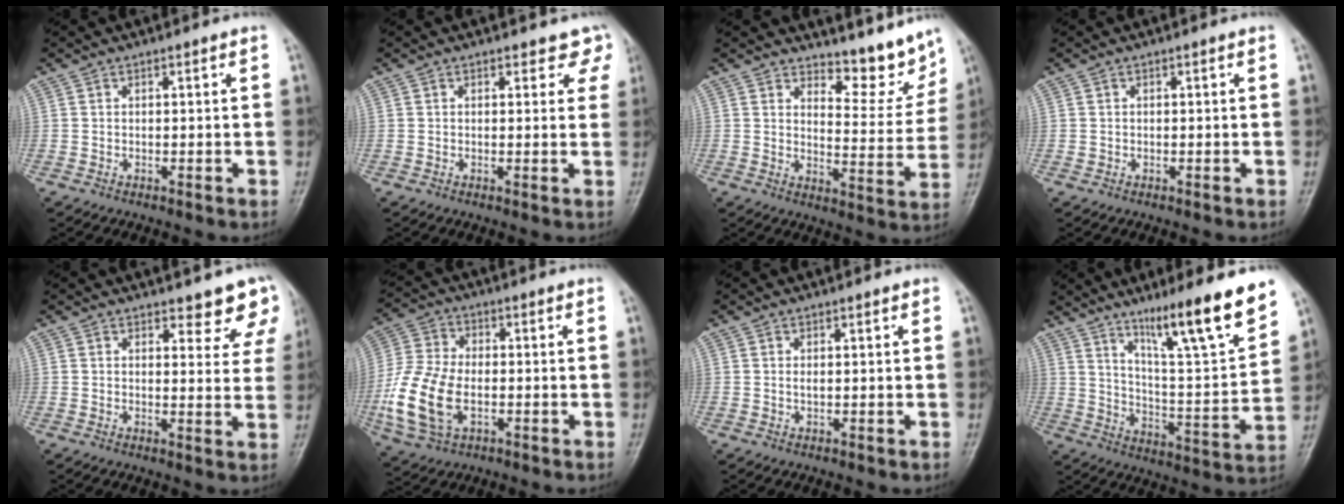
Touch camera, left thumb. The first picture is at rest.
{"total": 3.8, "force": [2.8, 2.5, 0.7], "torque": [0.030, -0.013, 0.017]}
{"total": 9.0, "force": [8.4, 2.6, 1.9], "torque": [0.004, -0.086, 0.113]}
{"total": 0.7, "force": [0.0, 0.7, 0.2], "torque": [0.000, 0.002, 0.001]}
{"total": 6.1, "force": [5.2, 2.6, 2.0], "torque": [0.014, -0.033, 0.046]}
{"total": 13.8, "force": [-3.0, 8.5, 10.4], "torque": [-0.221, 0.007, -0.059]}
{"total": 0.9, "force": [0.2, 0.4, 0.7], "torque": [-0.012, 0.000, 0.004]}
{"total": 17.9, "force": [12.2, 1.8, 12.9], "torque": [-0.180, -0.073, 0.200]}